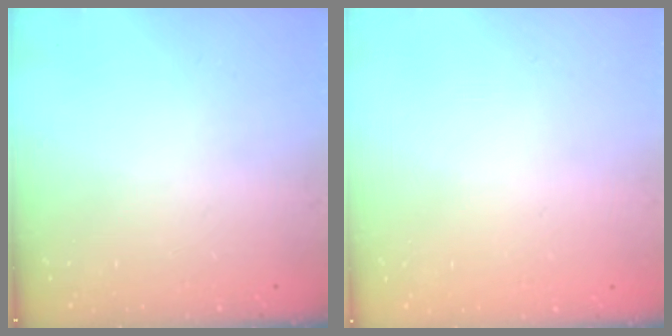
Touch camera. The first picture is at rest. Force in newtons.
{"total": 0.0}